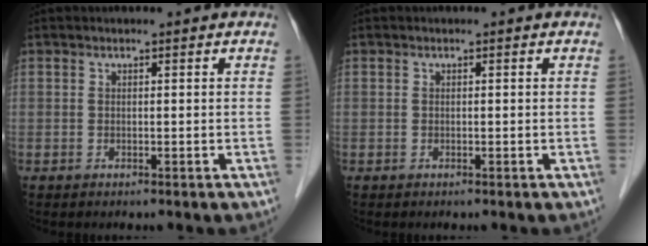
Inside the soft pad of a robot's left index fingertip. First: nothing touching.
{"total": 0.0}